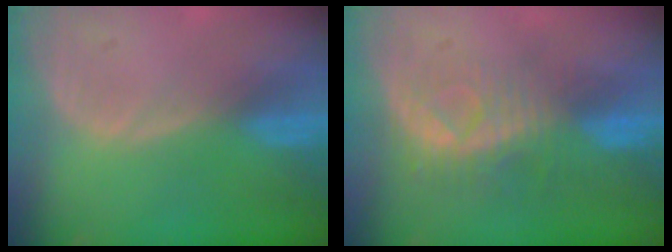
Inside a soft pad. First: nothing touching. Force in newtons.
{"total": 8.1, "press": 7.2, "slide": 3.7}